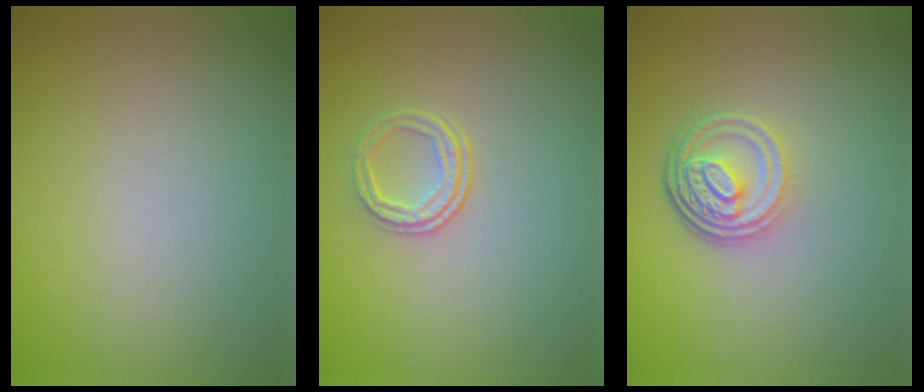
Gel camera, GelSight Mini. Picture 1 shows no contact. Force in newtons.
{"total": 2.1, "press": 1.4, "slide": 1.5}
{"total": 4.8, "press": 3.5, "slide": 3.3}